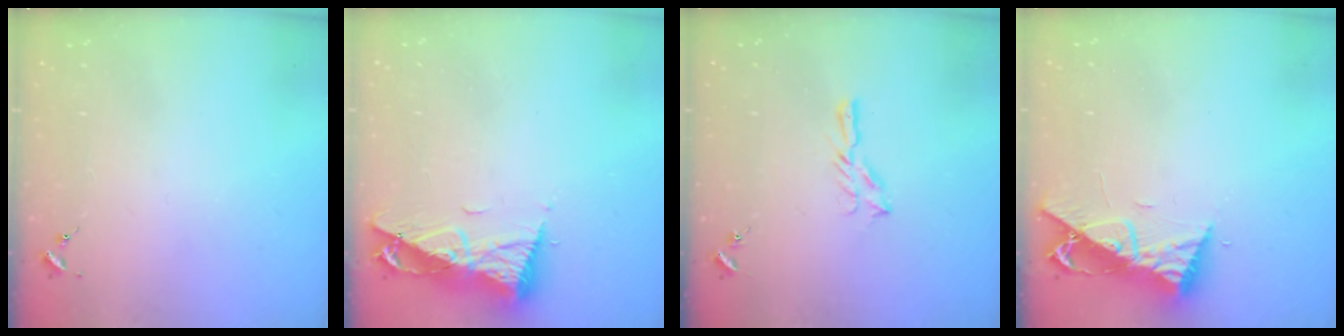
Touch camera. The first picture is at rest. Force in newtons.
{"total": 10.4, "press": 10.3, "slide": 1.4}
{"total": 5.1, "press": 5.1, "slide": 0.5}
{"total": 9.7, "press": 9.7, "slide": 0.7}